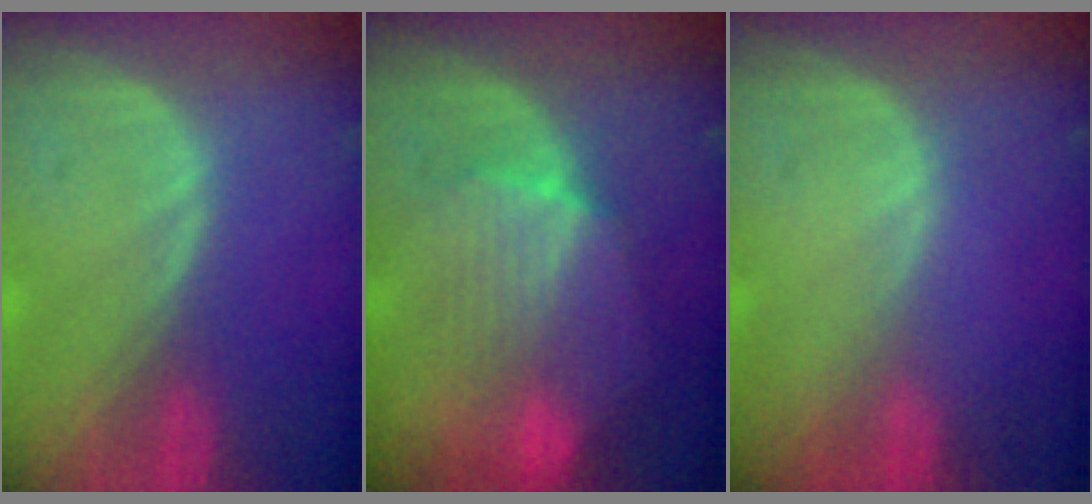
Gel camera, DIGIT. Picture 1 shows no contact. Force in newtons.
{"total": 8.3, "press": 8.1, "slide": 2.0}
{"total": 0.0}